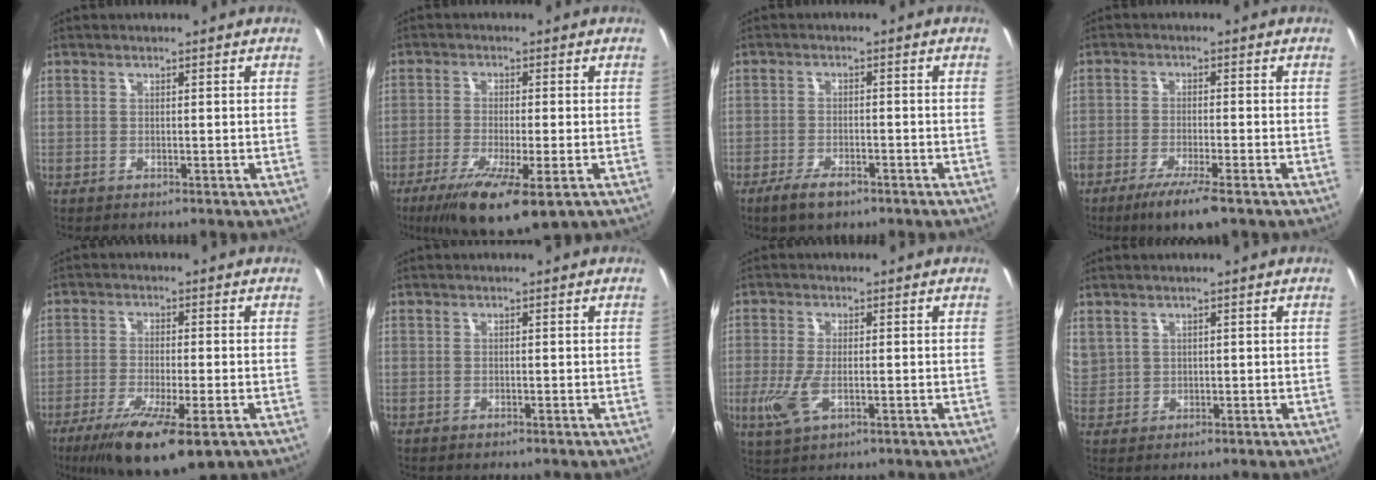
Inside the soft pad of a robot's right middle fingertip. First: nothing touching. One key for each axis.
{"total": 12.2, "fx": -6.5, "fy": 2.6, "fz": 10.0, "tx": -0.199, "ty": -0.042, "tz": -0.106}
{"total": 5.2, "fx": -3.6, "fy": 2.0, "fz": 3.1, "tx": -0.082, "ty": -0.011, "tz": -0.064}
{"total": 7.0, "fx": -4.9, "fy": 0.8, "fz": 5.0, "tx": -0.113, "ty": -0.019, "tz": -0.086}
{"total": 13.3, "fx": -7.5, "fy": 2.9, "fz": 10.6, "tx": -0.206, "ty": -0.045, "tz": -0.123}
{"total": 0.0}
{"total": 6.2, "fx": -1.5, "fy": 2.5, "fz": 5.4, "tx": -0.123, "ty": -0.014, "tz": -0.028}
{"total": 4.9, "fx": 2.4, "fy": 4.0, "fz": 1.3, "tx": -0.025, "ty": 0.012, "tz": 0.058}